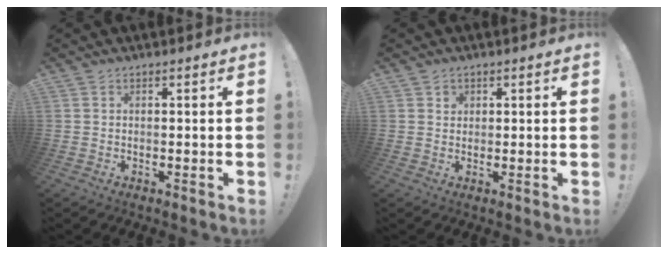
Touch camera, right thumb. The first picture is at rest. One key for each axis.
{"total": 1.2, "fx": 1.0, "fy": 0.7, "fz": 0.2, "tx": 0.010, "ty": -0.010, "tz": 0.015}